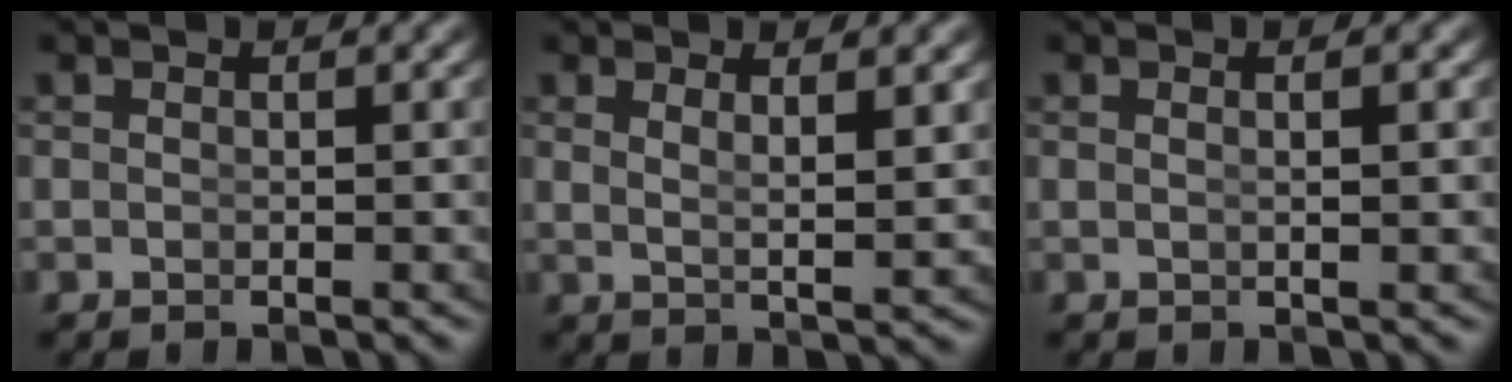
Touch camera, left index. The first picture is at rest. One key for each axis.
{"total": 2.3, "fx": 1.0, "fy": -0.5, "fz": 2.0, "tx": -0.038, "ty": -0.017, "tz": 0.032}
{"total": 1.1, "fx": 0.0, "fy": -0.6, "fz": 1.0, "tx": -0.016, "ty": -0.007, "tz": 0.006}